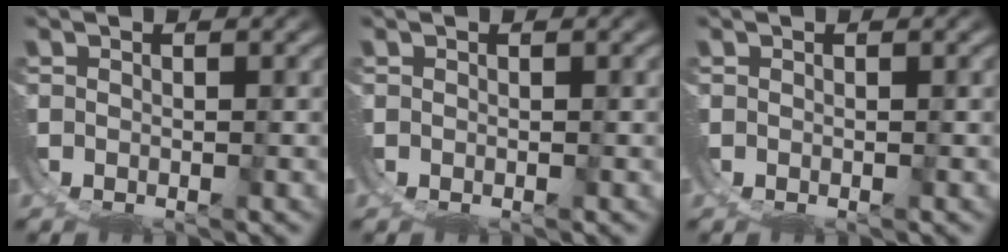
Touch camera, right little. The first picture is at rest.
{"total": 0.0}
{"total": 0.0}